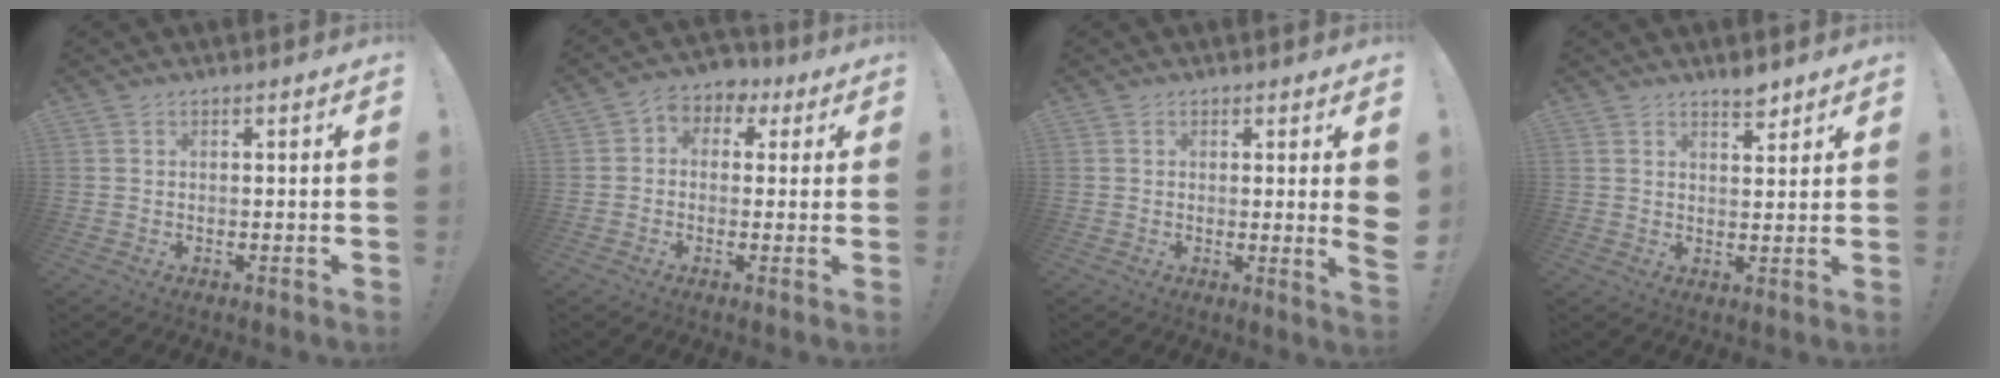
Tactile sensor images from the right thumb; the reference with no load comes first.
{"total": 5.0, "force": [-0.2, 4.6, 2.0], "torque": [-0.016, 0.000, 0.000]}
{"total": 4.5, "force": [1.0, -0.3, 4.4], "torque": [-0.052, -0.021, 0.015]}
{"total": 3.9, "force": [3.4, 1.2, 1.7], "torque": [-0.009, -0.024, 0.055]}